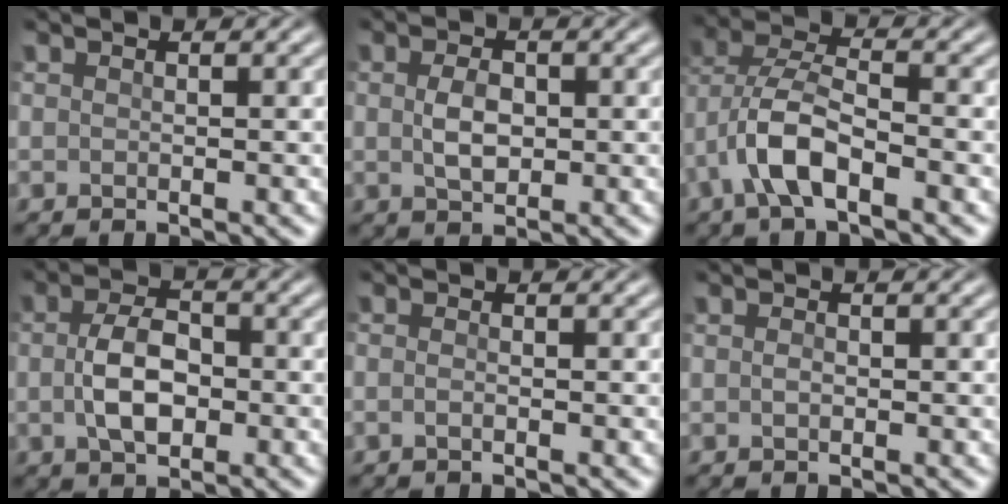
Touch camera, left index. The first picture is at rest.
{"total": 2.7, "force": [-0.2, 1.7, 2.1], "torque": [-0.046, -0.003, -0.004]}
{"total": 5.7, "force": [-2.9, 2.2, 4.4], "torque": [-0.094, 0.007, -0.065]}
{"total": 4.6, "force": [-0.7, 2.8, 3.6], "torque": [-0.074, -0.002, -0.016]}
{"total": 0.7, "force": [-0.6, 0.1, 0.3], "torque": [-0.009, -0.004, -0.014]}
{"total": 0.7, "force": [-0.4, 0.4, 0.4], "torque": [-0.010, -0.002, -0.009]}